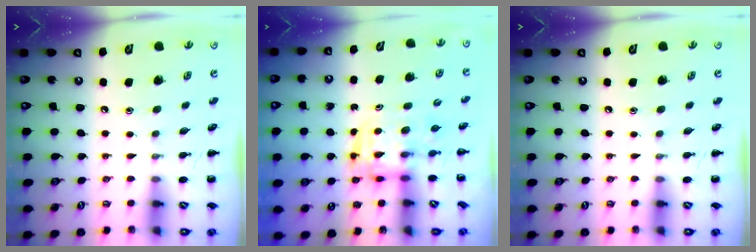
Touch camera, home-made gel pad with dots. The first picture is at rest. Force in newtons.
{"total": 3.0, "press": 3.0, "slide": 0.3}
{"total": 0.0}